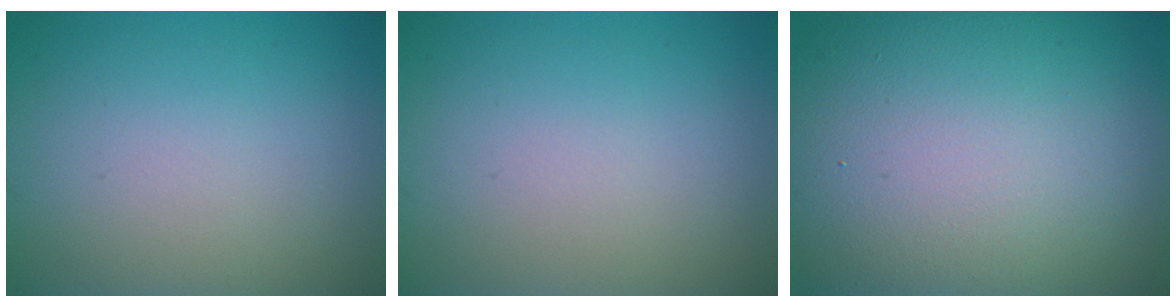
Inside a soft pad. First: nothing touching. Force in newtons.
{"total": 0.0}
{"total": 17.3, "press": 17.2, "slide": 1.6}